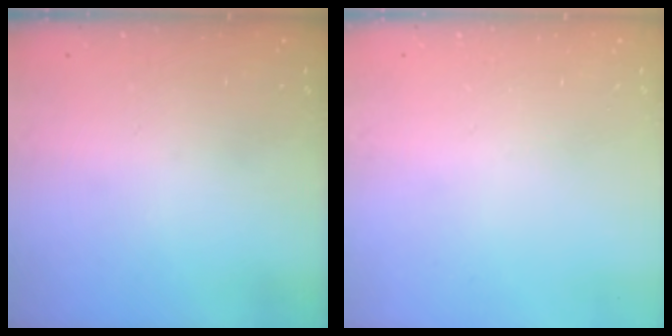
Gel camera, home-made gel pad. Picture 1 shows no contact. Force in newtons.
{"total": 0.0}